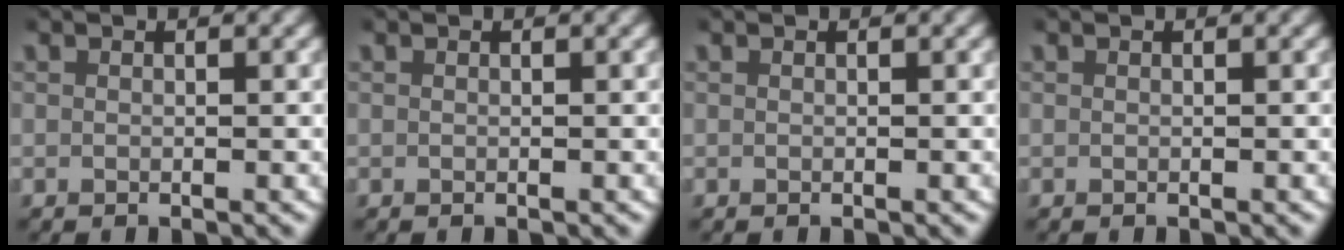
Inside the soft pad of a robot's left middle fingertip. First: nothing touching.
{"total": 0.0}
{"total": 0.0}
{"total": 0.0}